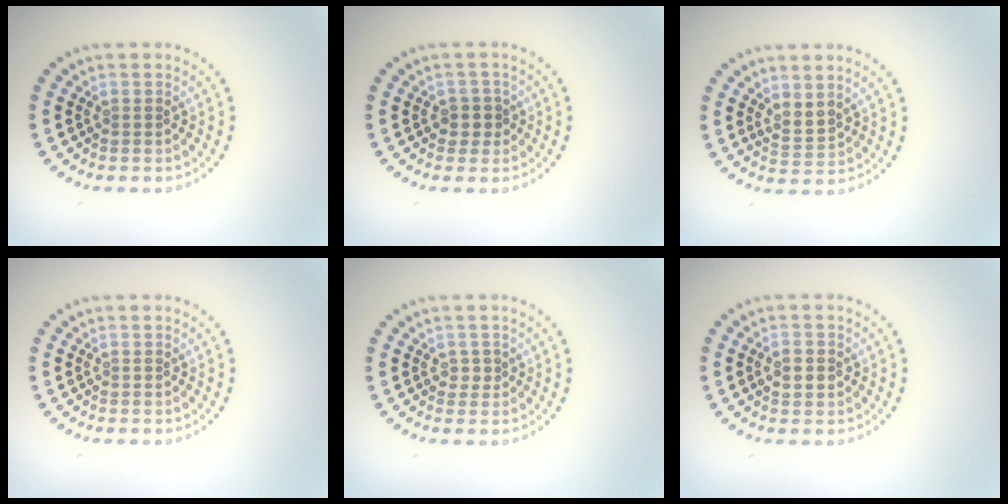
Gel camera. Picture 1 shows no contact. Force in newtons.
{"total": 1.8, "press": 1.5, "slide": 0.9}
{"total": 1.7, "press": 1.5, "slide": 0.9}
{"total": 0.0}
{"total": 1.0, "press": 0.9, "slide": 0.3}
{"total": 2.3, "press": 2.3, "slide": 0.1}